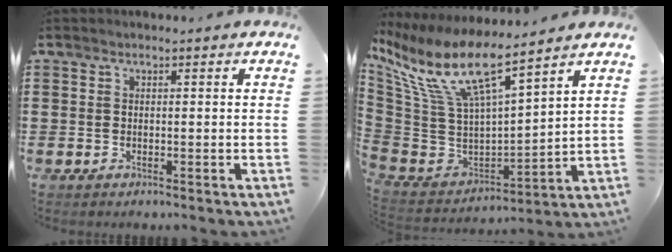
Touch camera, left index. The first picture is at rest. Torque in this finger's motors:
{"motor_torque": [1.19, -0.94, 0.90, 0.21]}